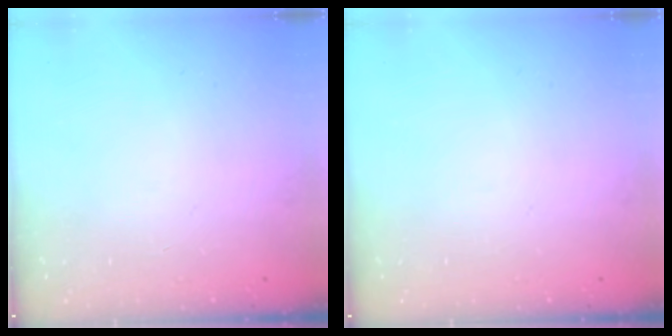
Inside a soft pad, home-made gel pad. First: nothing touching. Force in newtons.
{"total": 0.0}